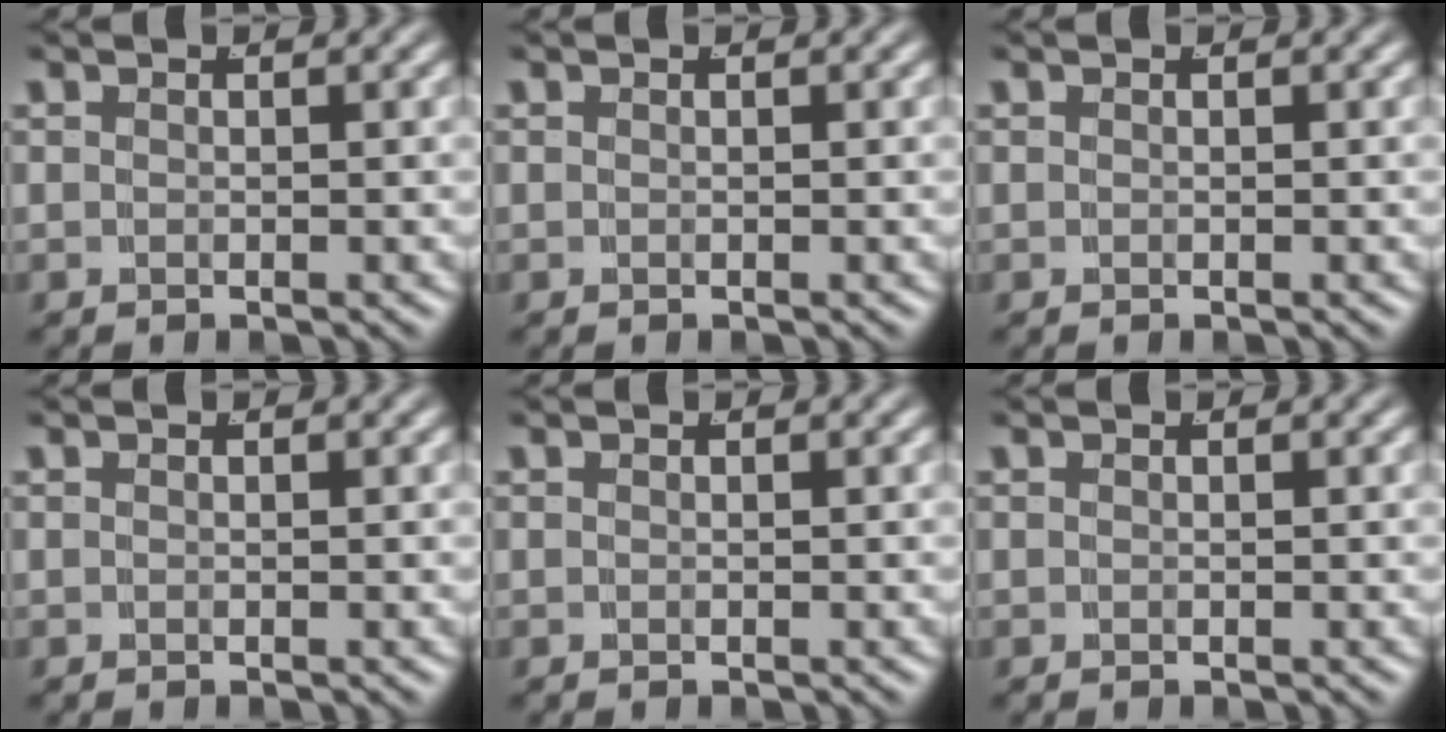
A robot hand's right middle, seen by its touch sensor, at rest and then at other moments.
{"total": 0.0}
{"total": 0.0}
{"total": 0.0}
{"total": 0.0}
{"total": 0.0}